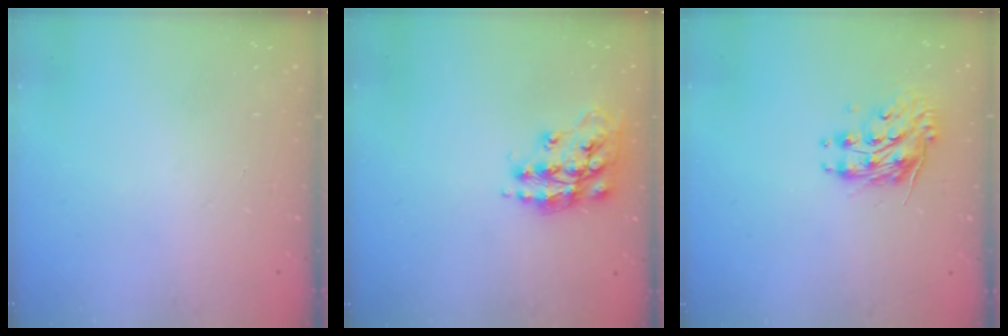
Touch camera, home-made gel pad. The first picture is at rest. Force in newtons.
{"total": 14.5, "press": 14.5, "slide": 1.0}
{"total": 8.9, "press": 8.9, "slide": 0.3}